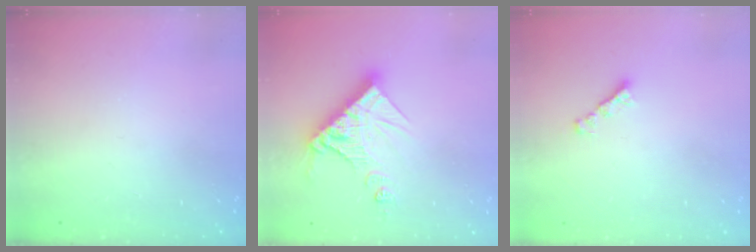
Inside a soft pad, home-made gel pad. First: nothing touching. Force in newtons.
{"total": 13.7, "press": 13.6, "slide": 1.6}
{"total": 3.0, "press": 3.0, "slide": 0.1}